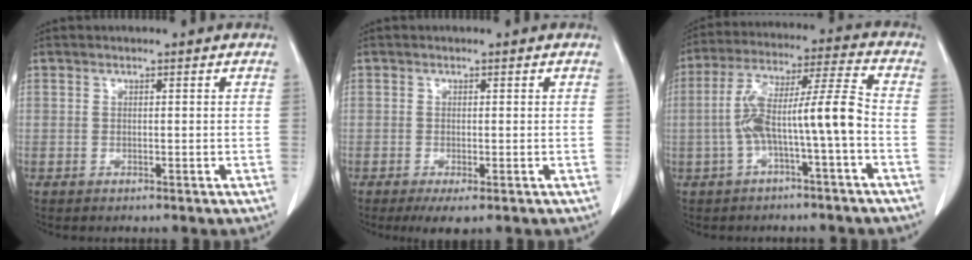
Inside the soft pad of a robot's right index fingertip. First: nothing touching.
{"total": 2.7, "force": [-1.5, 0.9, 2.1], "torque": [-0.034, -0.004, -0.019]}
{"total": 10.9, "force": [-2.5, 0.3, 10.6], "torque": [-0.197, 0.038, -0.044]}